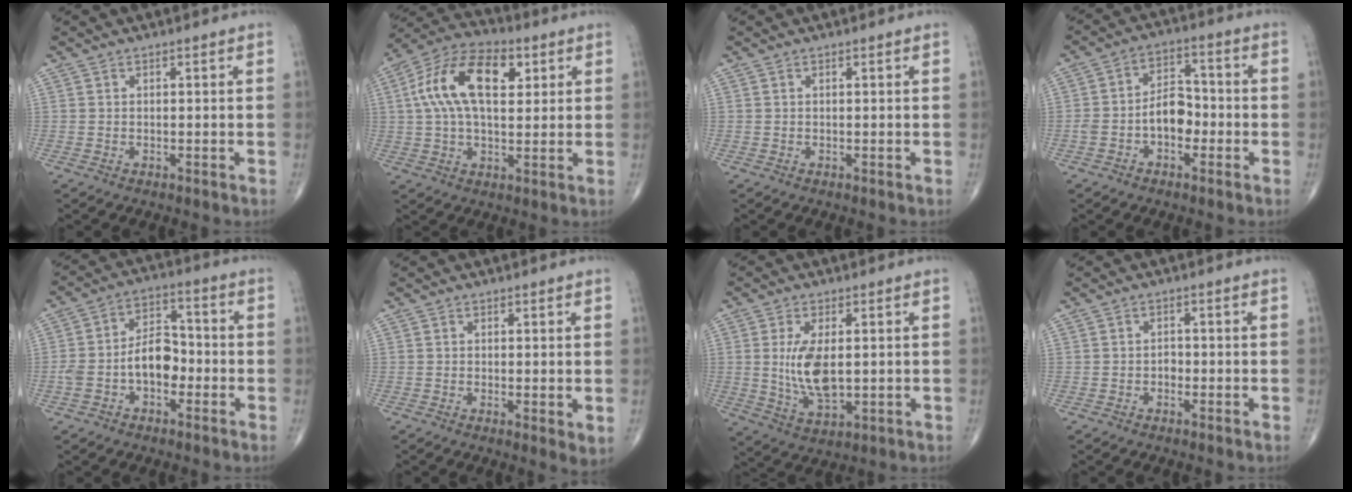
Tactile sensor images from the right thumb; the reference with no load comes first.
{"total": 16.4, "force": [4.2, 8.8, 13.2], "torque": [-0.232, 0.019, 0.066]}
{"total": 0.0}
{"total": 7.8, "force": [-2.1, 5.0, 5.5], "torque": [-0.083, 0.039, -0.046]}
{"total": 10.2, "force": [-2.5, 6.3, 7.5], "torque": [-0.127, 0.043, -0.053]}
{"total": 3.0, "force": [0.0, 0.8, 2.8], "torque": [-0.047, -0.014, -0.002]}
{"total": 9.4, "force": [0.7, 4.6, 8.2], "torque": [-0.158, -0.016, 0.024]}
{"total": 1.4, "force": [-0.5, 1.0, 0.7], "torque": [-0.003, 0.005, -0.012]}